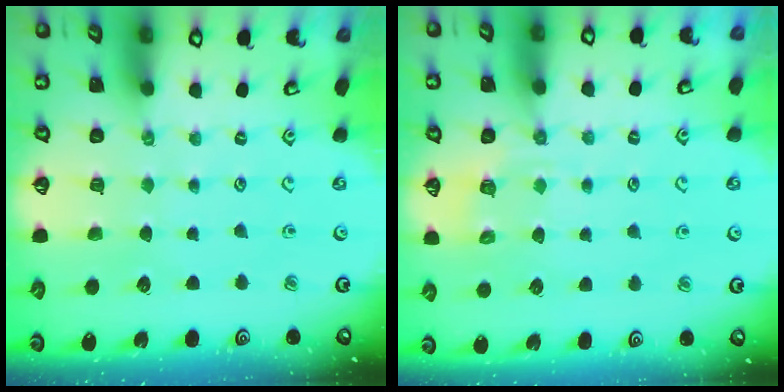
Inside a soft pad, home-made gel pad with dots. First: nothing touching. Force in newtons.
{"total": 5.8, "press": 5.7, "slide": 1.2}